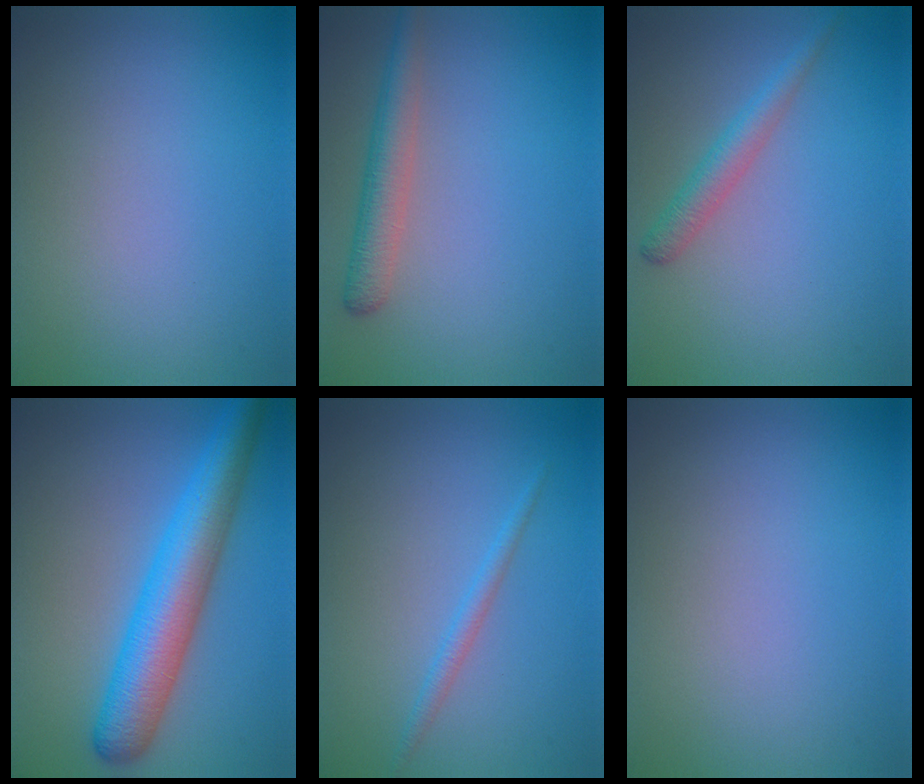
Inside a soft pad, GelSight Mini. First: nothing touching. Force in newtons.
{"total": 3.2, "press": 3.2, "slide": 0.2}
{"total": 2.3, "press": 2.3, "slide": 0.1}
{"total": 7.5, "press": 7.5, "slide": 0.2}
{"total": 1.3, "press": 1.3, "slide": 0.1}
{"total": 0.0}